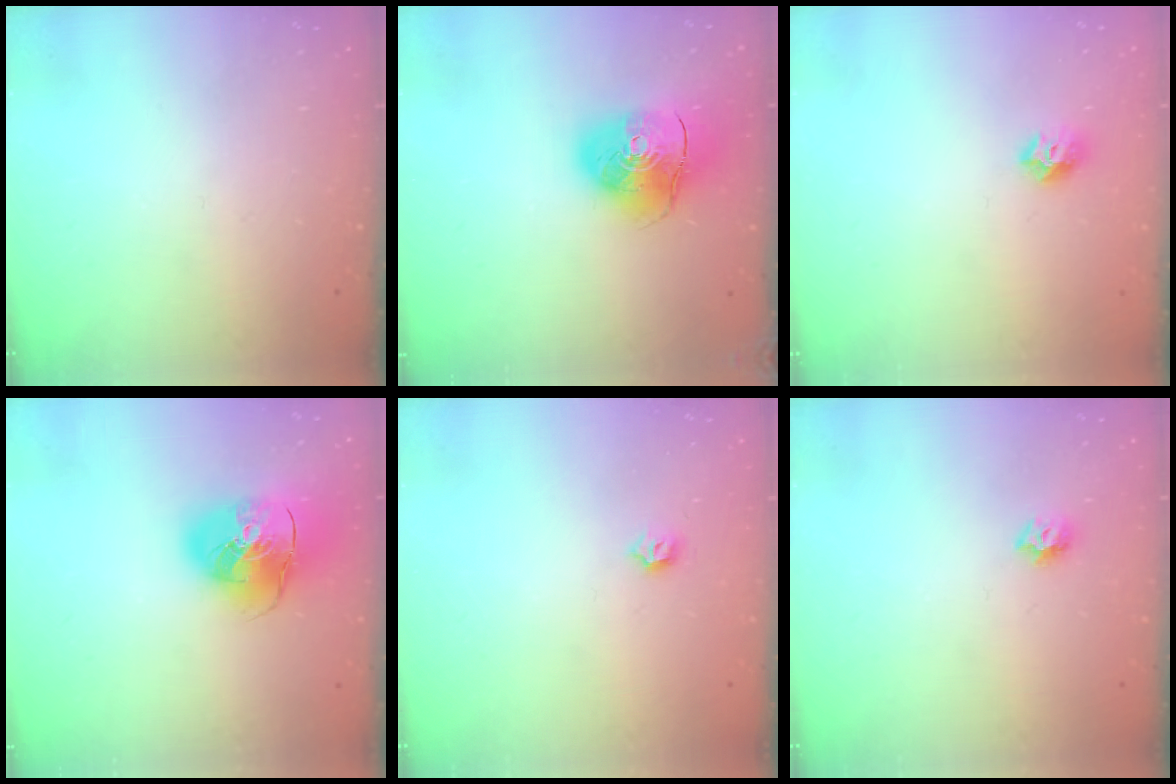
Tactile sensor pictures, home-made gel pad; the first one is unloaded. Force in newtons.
{"total": 12.7, "press": 12.6, "slide": 2.0}
{"total": 8.2, "press": 8.1, "slide": 1.0}
{"total": 18.6, "press": 18.3, "slide": 3.1}
{"total": 3.4, "press": 3.3, "slide": 0.7}
{"total": 5.8, "press": 5.8, "slide": 0.7}